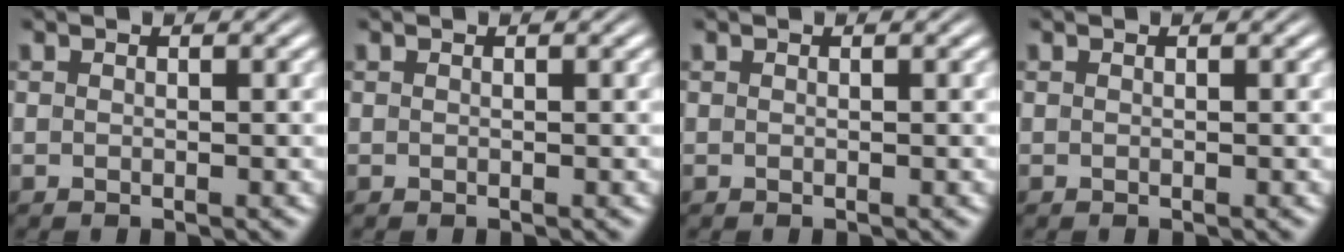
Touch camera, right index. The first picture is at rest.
{"total": 0.0}
{"total": 0.0}
{"total": 0.0}